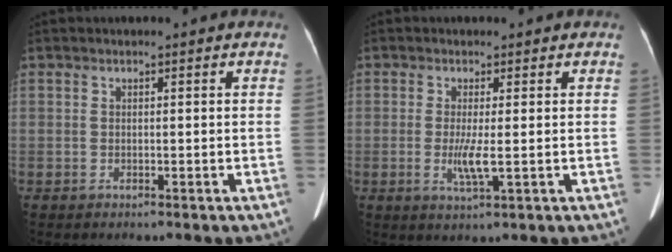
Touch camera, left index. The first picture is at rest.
{"total": 3.5, "force": [-0.3, 0.3, 3.5], "torque": [-0.074, -0.009, -0.003]}